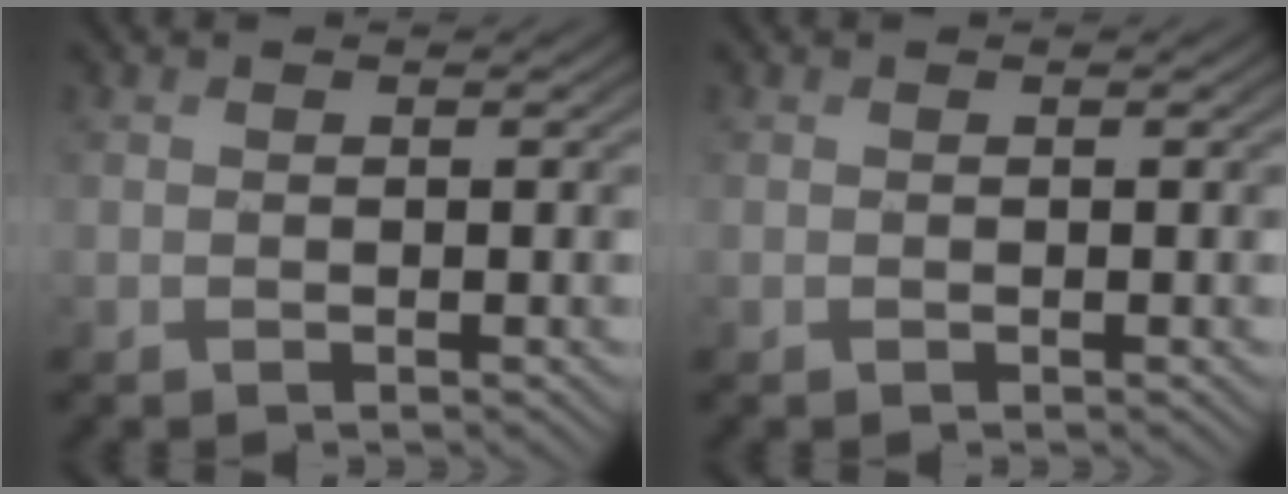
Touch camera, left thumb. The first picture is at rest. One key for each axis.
{"total": 0.0}